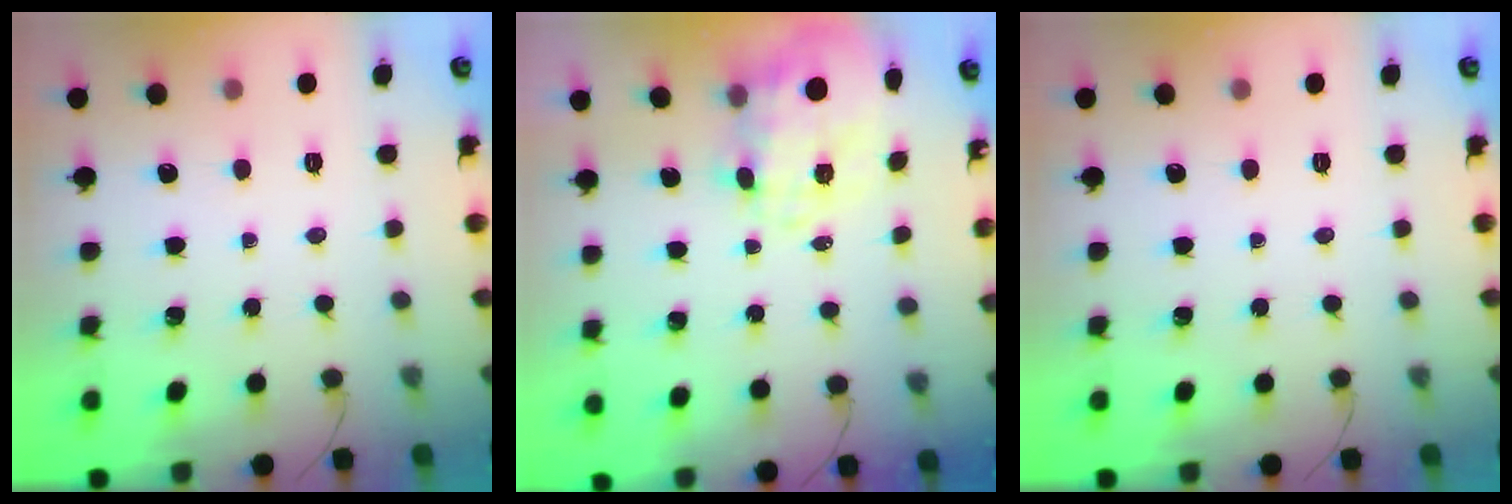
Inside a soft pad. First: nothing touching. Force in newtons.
{"total": 8.0, "press": 7.8, "slide": 1.9}
{"total": 0.0}